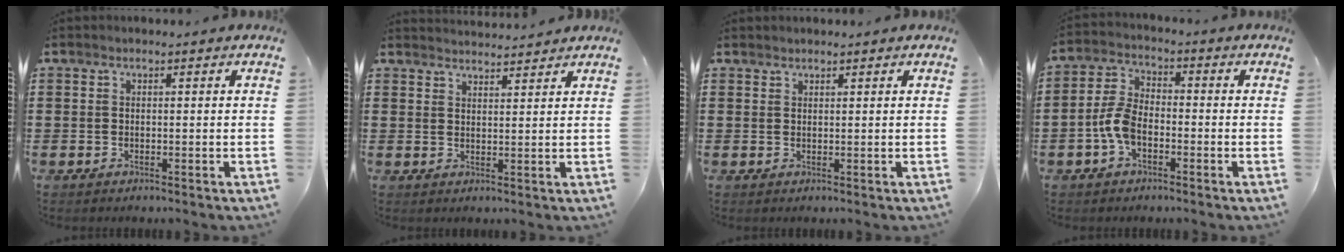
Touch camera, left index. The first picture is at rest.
{"total": 2.5, "force": [2.5, -0.2, -0.1], "torque": [-0.005, -0.009, 0.048]}
{"total": 1.0, "force": [1.0, 0.2, 0.0], "torque": [-0.003, -0.001, 0.020]}
{"total": 5.6, "force": [-2.1, 3.0, 4.3], "torque": [-0.116, -0.001, -0.049]}